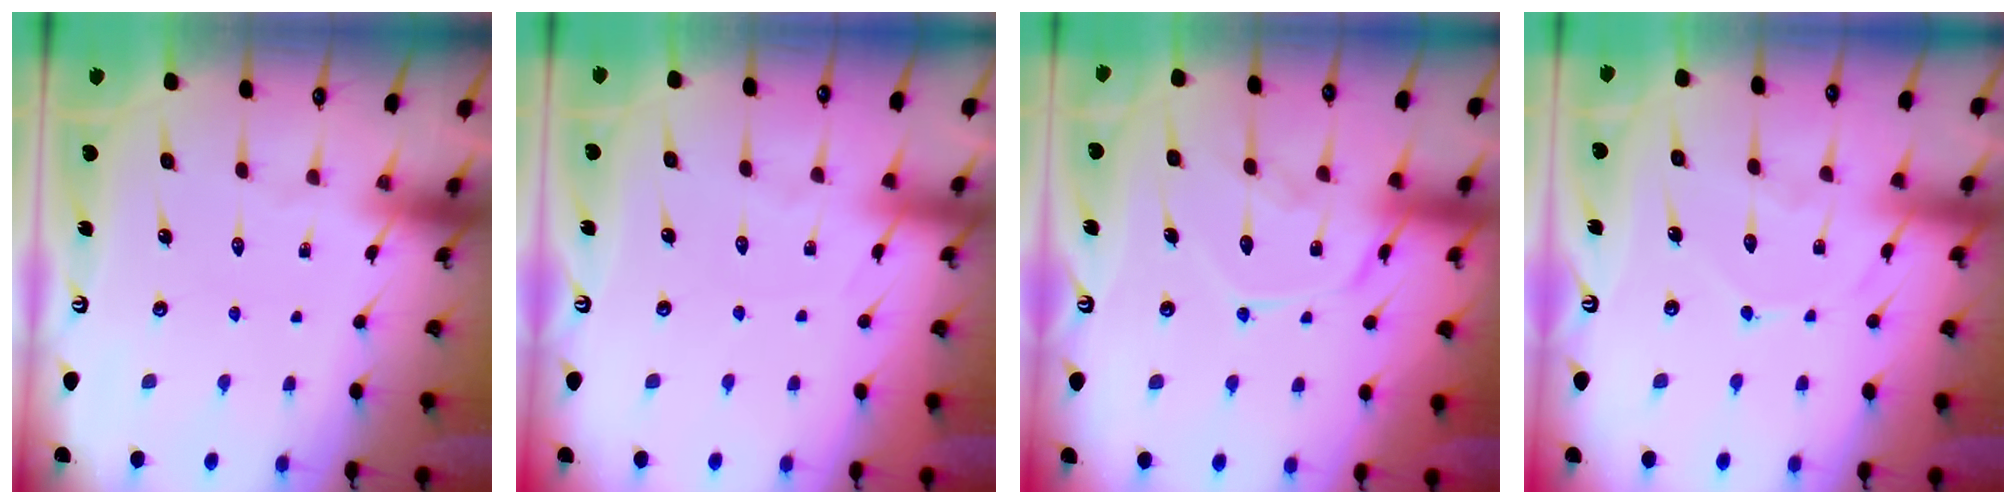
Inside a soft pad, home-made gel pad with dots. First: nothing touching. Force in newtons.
{"total": 4.2, "press": 4.1, "slide": 0.6}
{"total": 13.8, "press": 13.8, "slide": 1.3}
{"total": 8.1, "press": 8.0, "slide": 0.8}